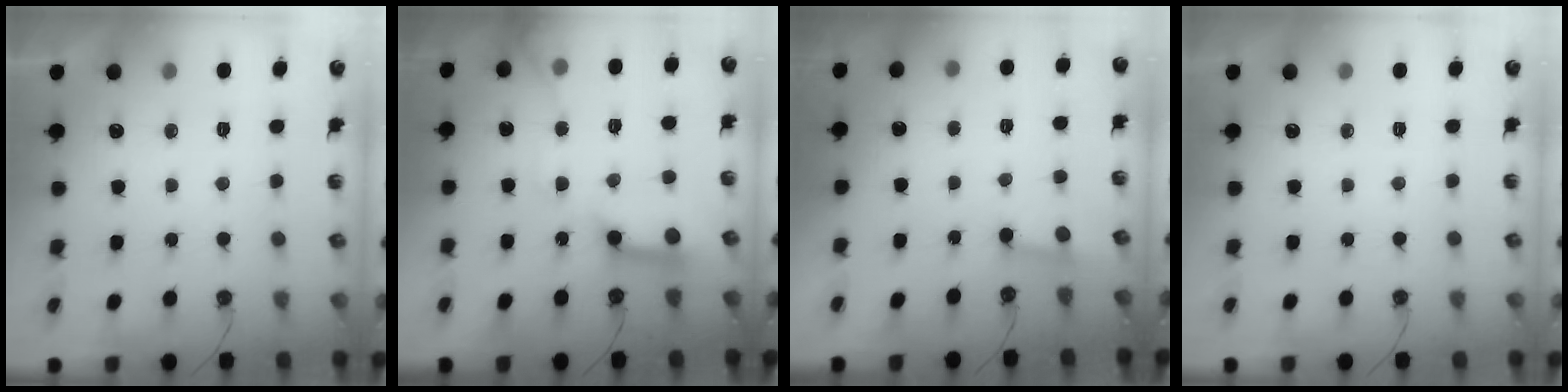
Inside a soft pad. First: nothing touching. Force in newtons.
{"total": 13.8, "press": 13.7, "slide": 1.3}
{"total": 2.4, "press": 2.3, "slide": 0.6}
{"total": 0.0}